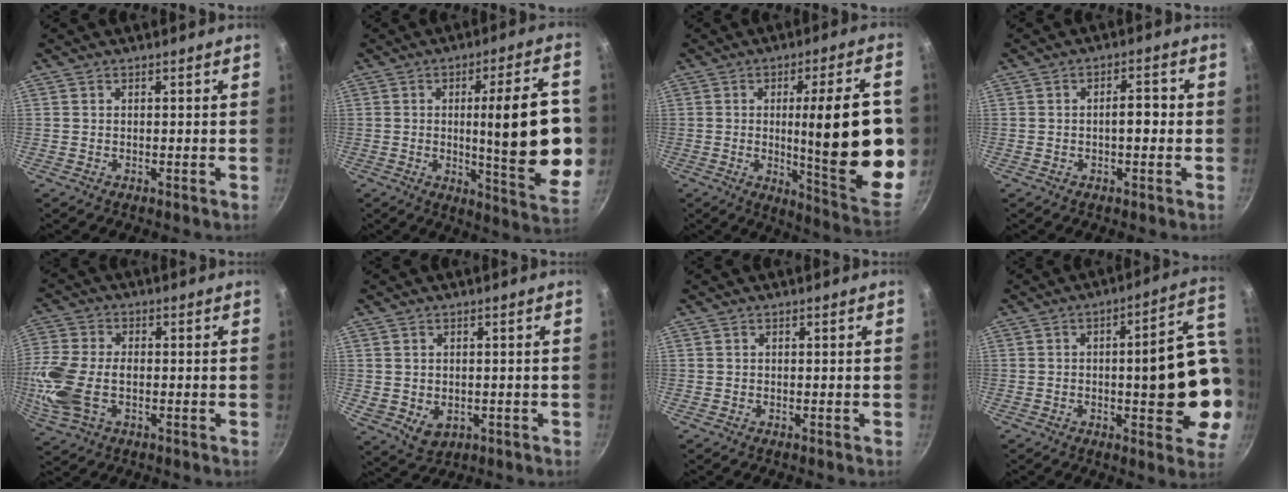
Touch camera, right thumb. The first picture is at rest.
{"total": 21.1, "force": [-0.5, 4.6, 20.6], "torque": [-0.264, -0.013, -0.002]}
{"total": 24.3, "force": [-0.5, 5.2, 23.7], "torque": [-0.310, -0.025, 0.000]}
{"total": 4.0, "force": [-0.5, 1.8, 3.5], "torque": [-0.044, 0.017, -0.009]}
{"total": 12.8, "force": [-2.0, 7.6, 10.1], "torque": [-0.234, 0.005, -0.047]}
{"total": 4.7, "force": [-0.2, 3.7, 2.8], "torque": [-0.040, -0.008, 0.008]}
{"total": 0.0}
{"total": 18.5, "force": [-1.1, 6.8, 17.2], "torque": [-0.191, 0.017, -0.014]}